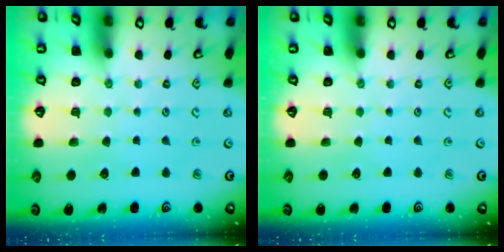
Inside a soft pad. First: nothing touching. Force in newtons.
{"total": 0.0}